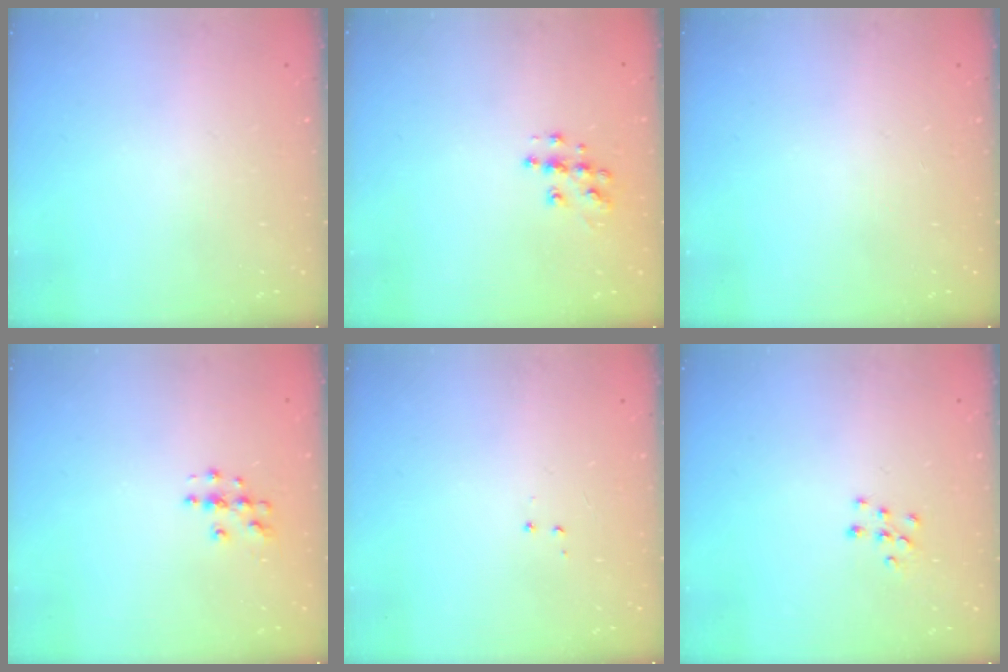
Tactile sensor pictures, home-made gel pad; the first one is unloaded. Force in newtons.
{"total": 8.6, "press": 8.6, "slide": 0.4}
{"total": 0.0}
{"total": 3.9, "press": 3.9, "slide": 0.3}
{"total": 3.5, "press": 3.5, "slide": 0.5}
{"total": 6.8, "press": 6.8, "slide": 0.4}